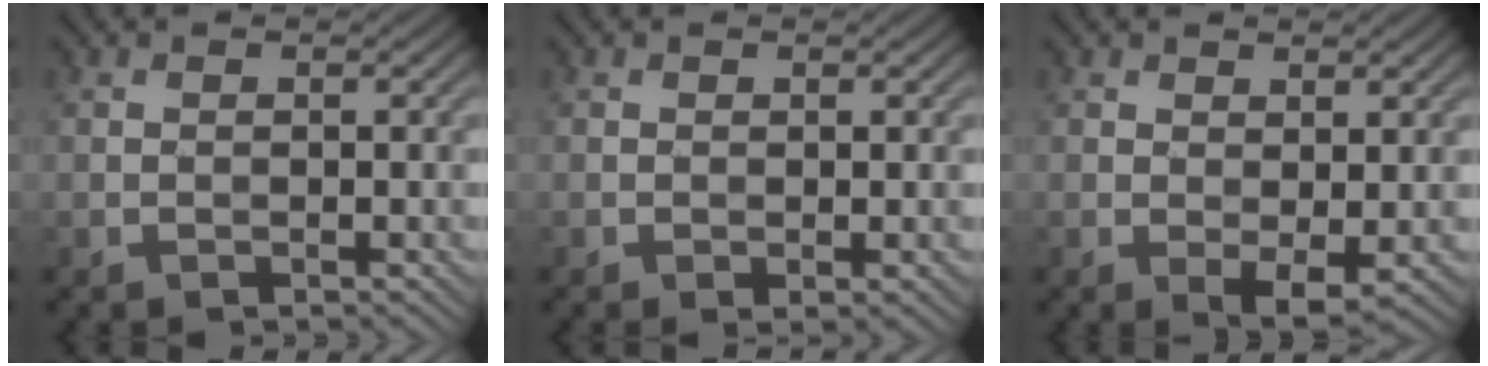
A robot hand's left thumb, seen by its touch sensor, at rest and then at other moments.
{"total": 0.6, "force": [0.0, 0.1, 0.6], "torque": [-0.011, -0.004, 0.000]}
{"total": 2.1, "force": [0.5, 0.8, 1.9], "torque": [-0.037, -0.006, 0.014]}